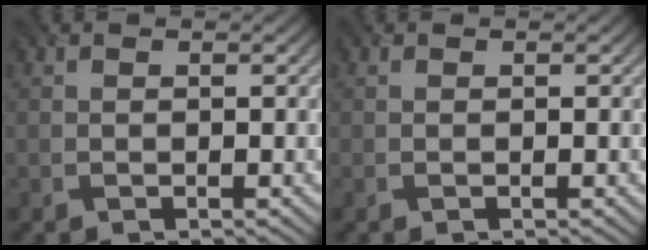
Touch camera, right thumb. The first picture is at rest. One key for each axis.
{"total": 0.0}